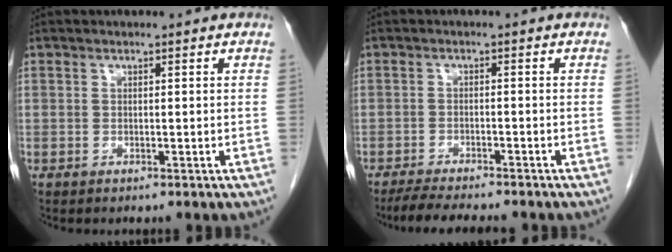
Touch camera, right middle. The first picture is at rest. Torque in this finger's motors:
{"motor_torque": [0.27, -0.17, 0.06, 0.02]}